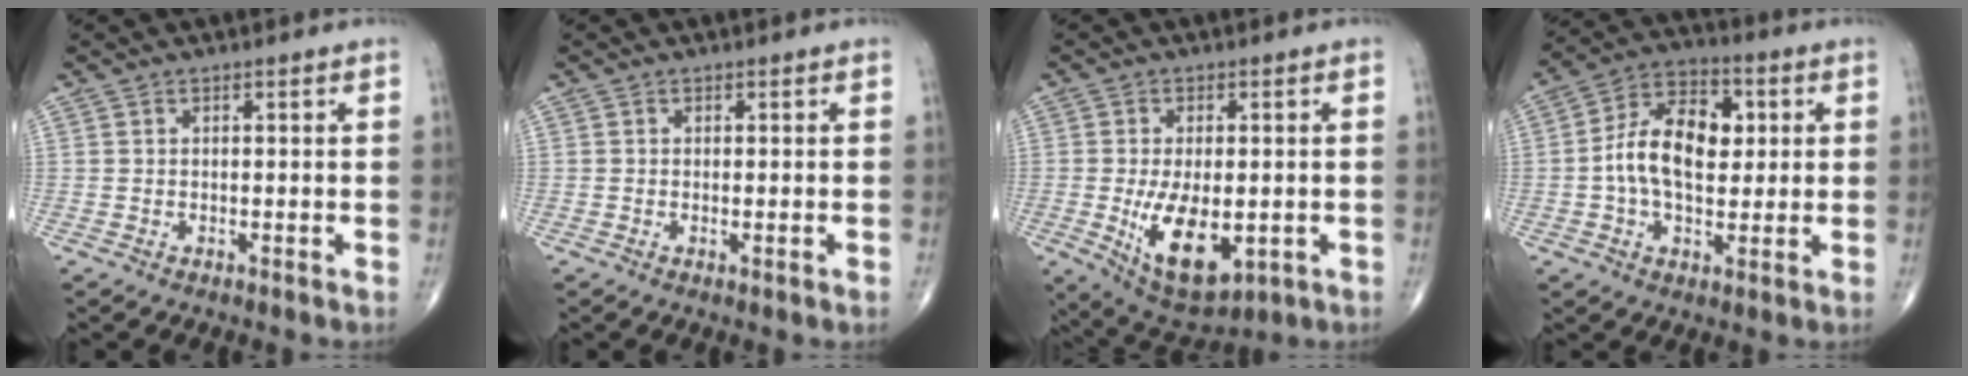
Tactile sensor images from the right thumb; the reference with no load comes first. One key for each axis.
{"total": 1.1, "fx": -0.2, "fy": 0.1, "fz": 1.0, "tx": -0.019, "ty": -0.004, "tz": -0.003}
{"total": 12.7, "fx": -2.5, "fy": 6.5, "fz": 10.5, "tx": -0.166, "ty": -0.014, "tz": -0.021}
{"total": 13.6, "fx": 0.9, "fy": 8.3, "fz": 10.7, "tx": -0.166, "ty": 0.020, "tz": 0.007}